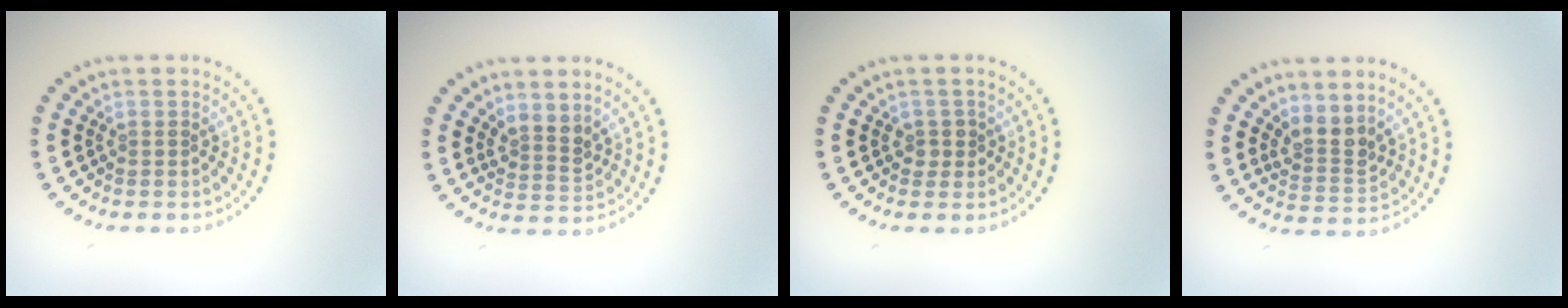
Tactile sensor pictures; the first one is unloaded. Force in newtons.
{"total": 2.2, "press": 1.7, "slide": 1.4}
{"total": 1.1, "press": 1.0, "slide": 0.5}
{"total": 2.6, "press": 2.0, "slide": 1.7}